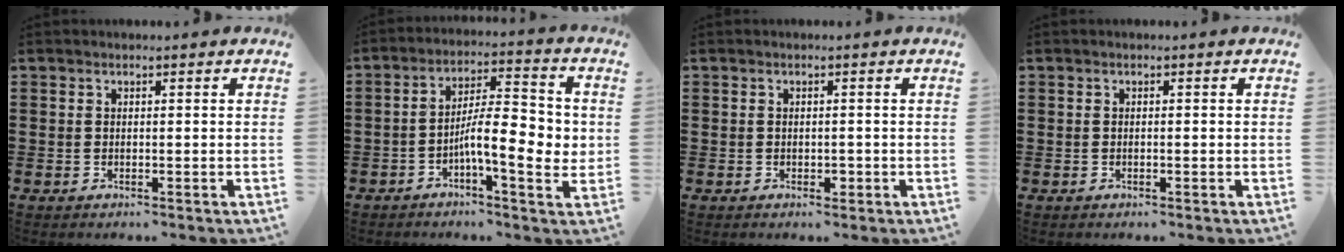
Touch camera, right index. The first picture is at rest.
{"total": 9.7, "force": [-1.4, 3.1, 9.1], "torque": [-0.142, 0.000, -0.026]}
{"total": 1.2, "force": [-0.4, 0.6, 1.0], "torque": [-0.018, -0.001, -0.006]}
{"total": 0.0}